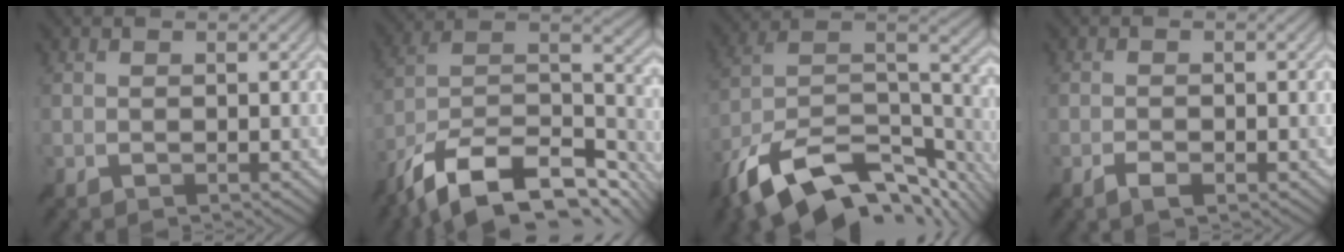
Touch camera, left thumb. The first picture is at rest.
{"total": 17.0, "force": [-11.6, 7.2, 10.2], "torque": [-0.239, -0.028, -0.185]}
{"total": 17.9, "force": [-11.5, 7.7, 11.3], "torque": [-0.249, -0.027, -0.180]}
{"total": 1.6, "force": [-1.1, 0.3, 1.1], "torque": [-0.014, 0.001, -0.022]}